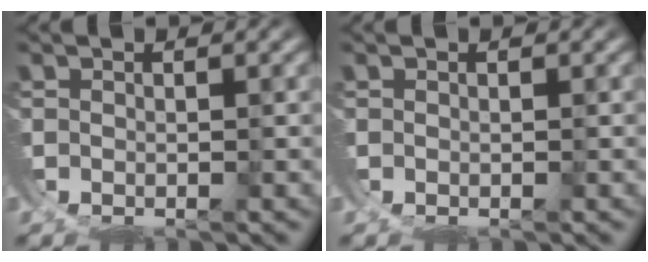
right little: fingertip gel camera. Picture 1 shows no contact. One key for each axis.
{"total": 0.0}